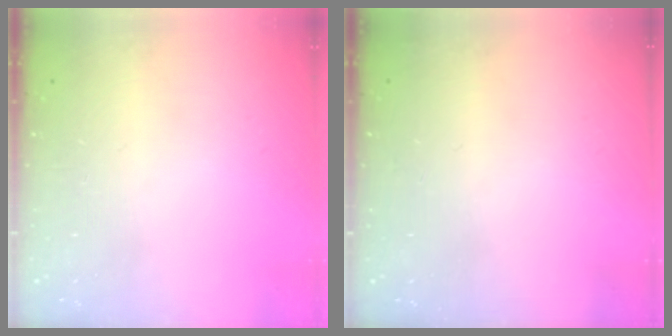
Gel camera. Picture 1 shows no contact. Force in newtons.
{"total": 2.8, "press": 2.2, "slide": 1.7}